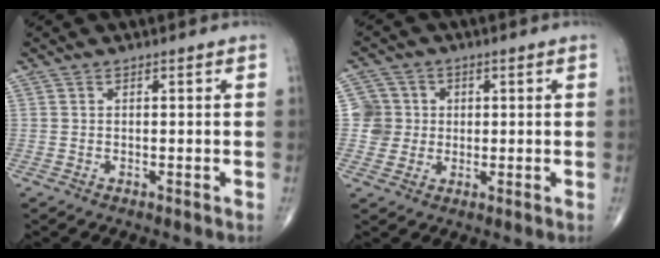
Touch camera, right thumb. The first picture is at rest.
{"total": 5.4, "force": [0.5, 5.4, 0.4], "torque": [0.029, 0.008, 0.003]}